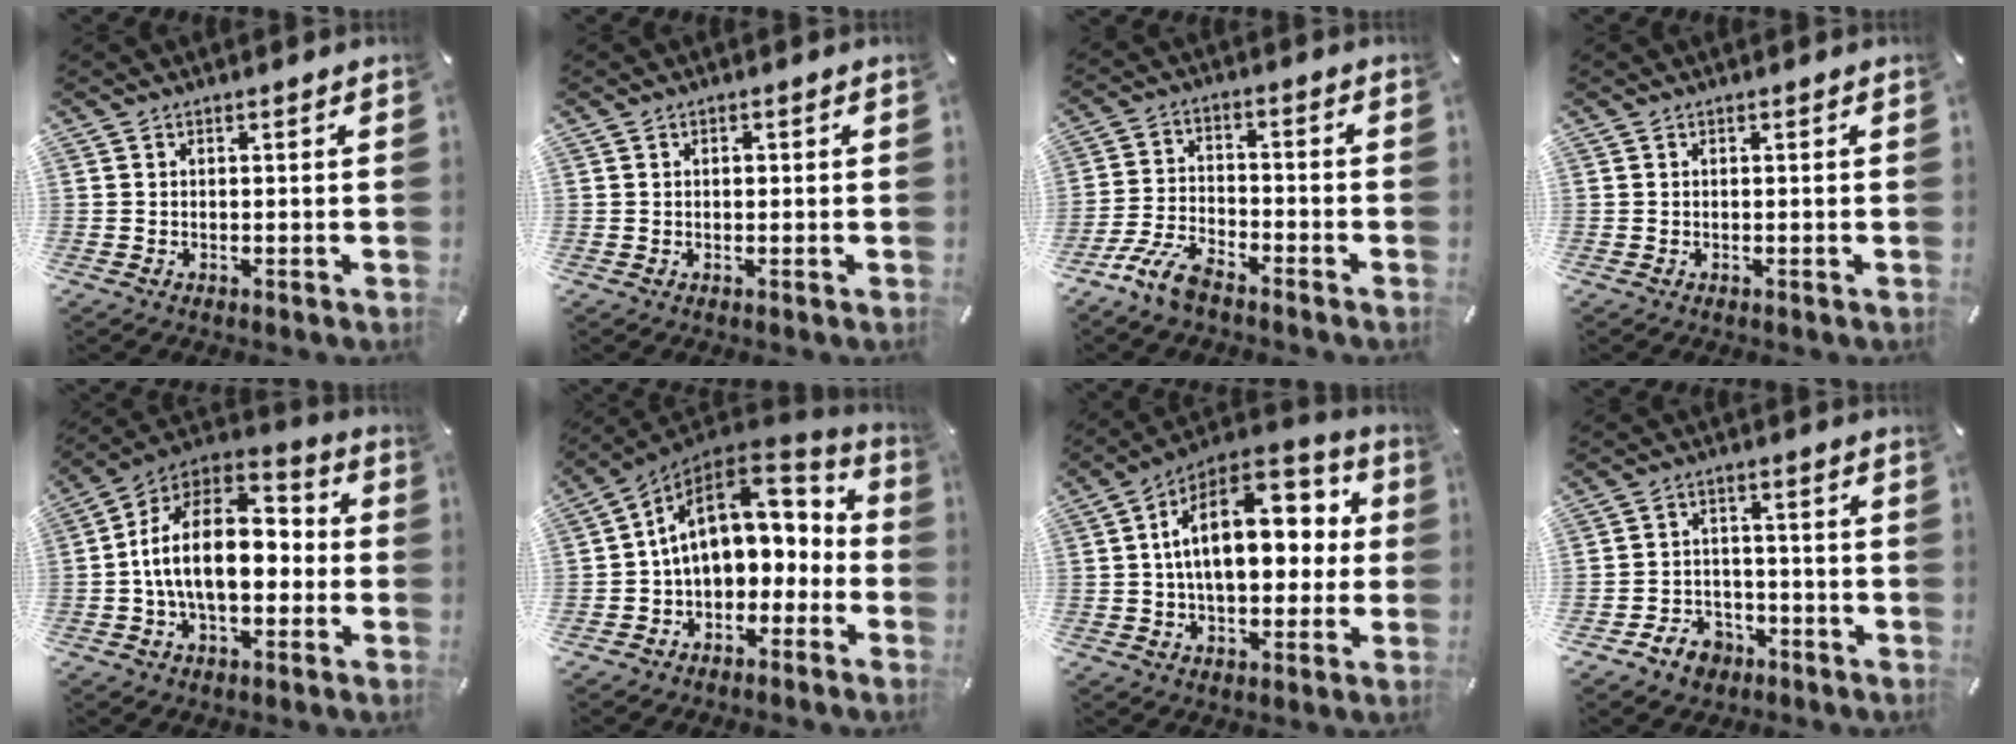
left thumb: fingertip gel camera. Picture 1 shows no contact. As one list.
[{"total": 1.0, "force": [0.1, 0.7, 0.7], "torque": [-0.015, 0.004, 0.000]}, {"total": 8.8, "force": [-7.0, 2.9, 4.4], "torque": [-0.105, 0.023, -0.137]}, {"total": 0.0}, {"total": 19.2, "force": [-1.4, 12.3, 14.6], "torque": [-0.258, 0.010, -0.024]}, {"total": 16.4, "force": [2.9, 11.1, 11.7], "torque": [-0.196, -0.010, 0.056]}, {"total": 20.2, "force": [3.6, 12.5, 15.5], "torque": [-0.233, -0.007, 0.059]}, {"total": 7.3, "force": [-4.2, 5.4, 2.4], "torque": [-0.044, 0.033, -0.076]}]